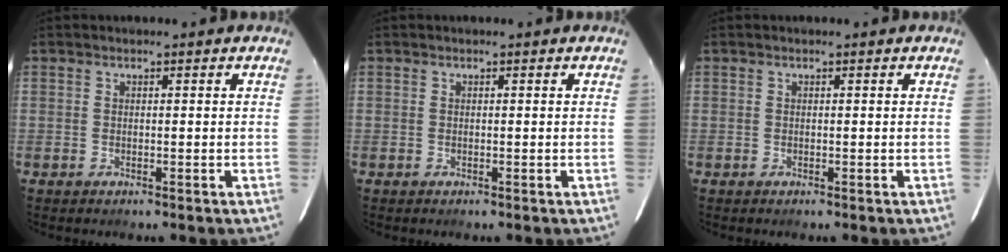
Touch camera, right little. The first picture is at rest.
{"total": 0.0}
{"total": 0.0}